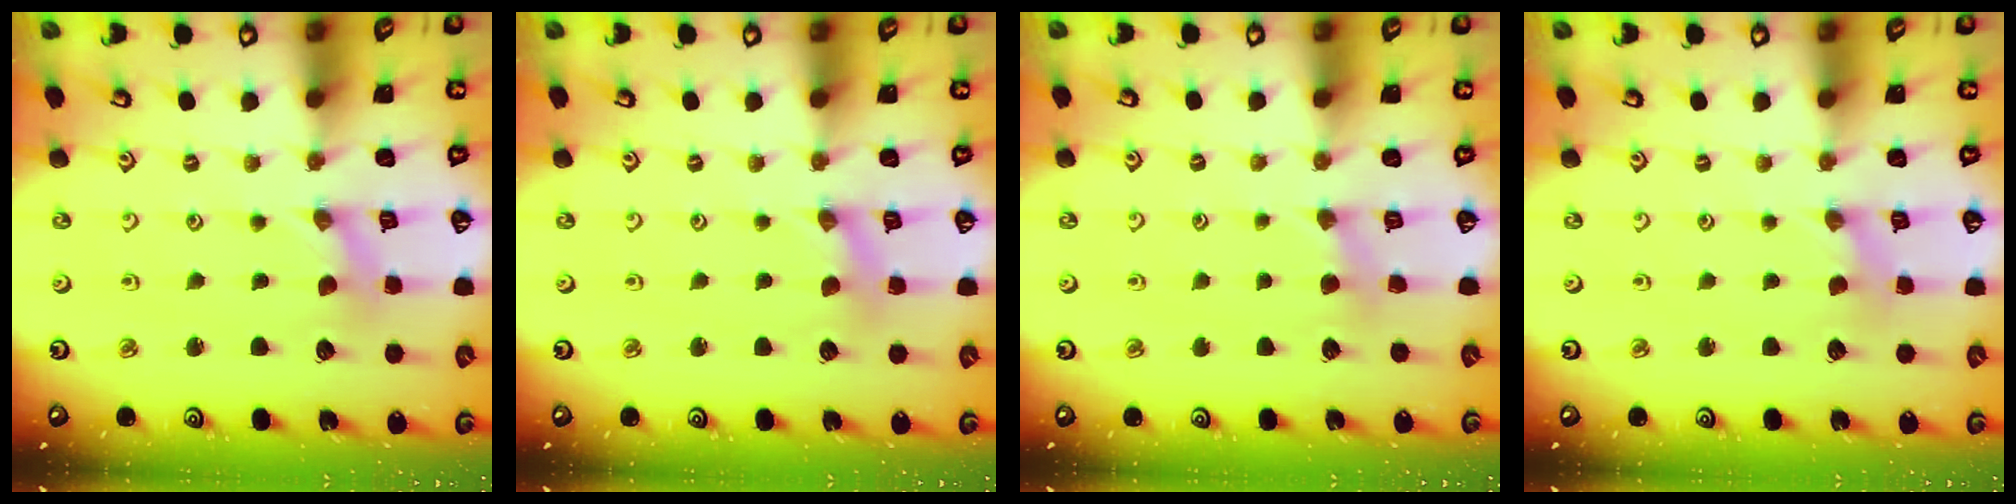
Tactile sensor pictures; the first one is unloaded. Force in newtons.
{"total": 1.1, "press": 1.1, "slide": 0.2}
{"total": 2.7, "press": 2.7, "slide": 0.4}
{"total": 0.0}